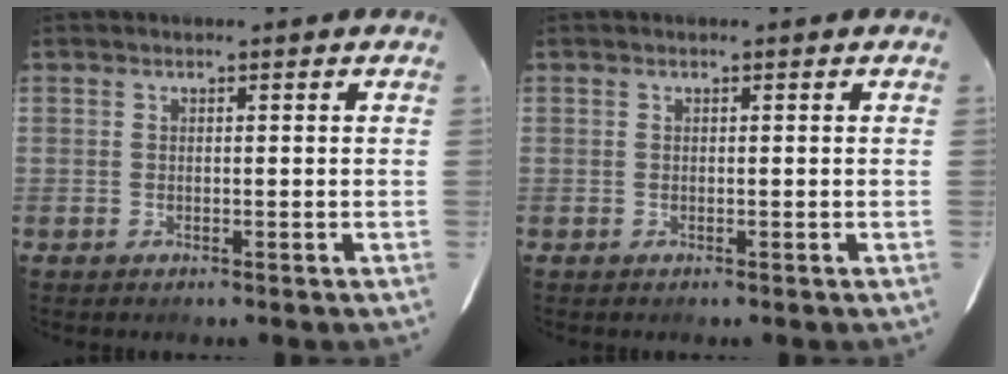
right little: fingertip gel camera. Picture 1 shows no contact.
{"total": 0.0}